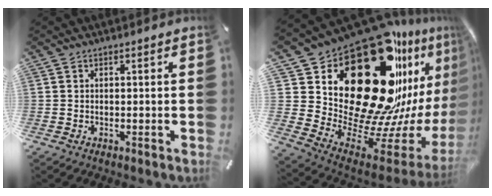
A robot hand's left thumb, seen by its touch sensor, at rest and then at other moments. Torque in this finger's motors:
{"motor_torque": [2.32, 1.45, 1.90, -0.87, 0.76]}